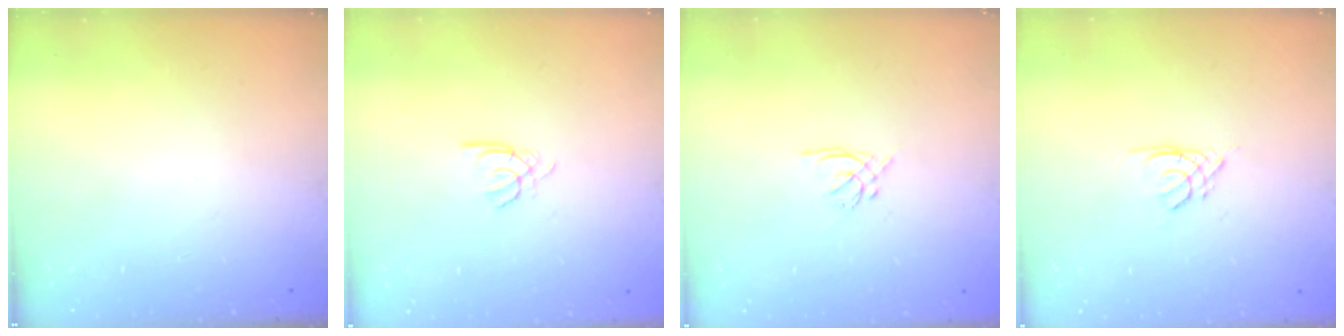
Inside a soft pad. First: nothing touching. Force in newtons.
{"total": 2.4, "press": 2.4, "slide": 0.4}
{"total": 1.3, "press": 1.1, "slide": 0.6}
{"total": 2.6, "press": 2.6, "slide": 0.3}